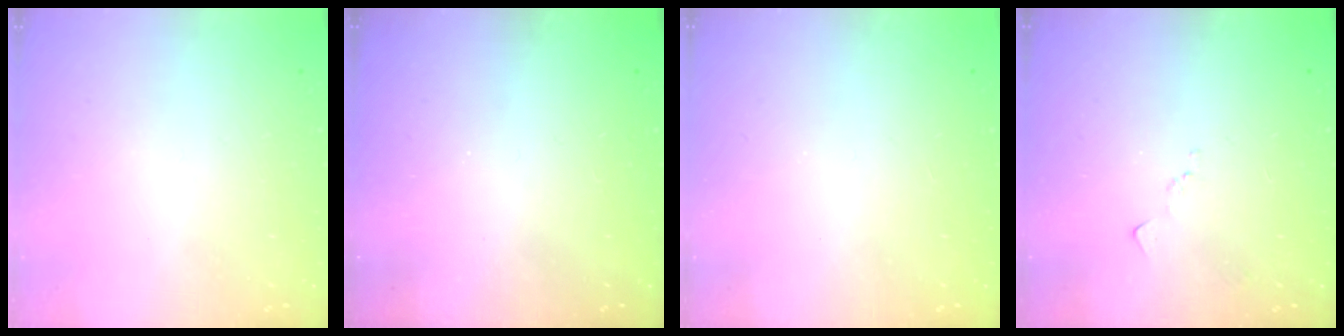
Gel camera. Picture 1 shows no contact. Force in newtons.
{"total": 0.9, "press": 0.9, "slide": 0.3}
{"total": 0.9, "press": 0.9, "slide": 0.1}
{"total": 6.6, "press": 6.5, "slide": 0.9}